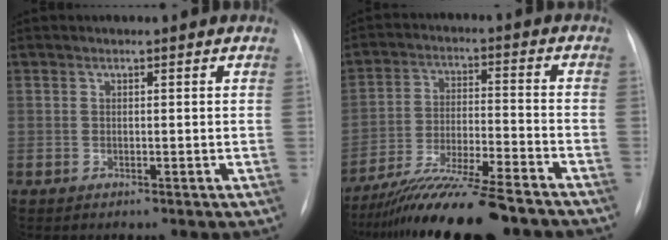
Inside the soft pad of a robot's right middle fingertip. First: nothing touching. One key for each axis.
{"total": 15.3, "fx": -13.0, "fy": 0.5, "fz": 8.1, "tx": -0.141, "ty": -0.021, "tz": -0.217}